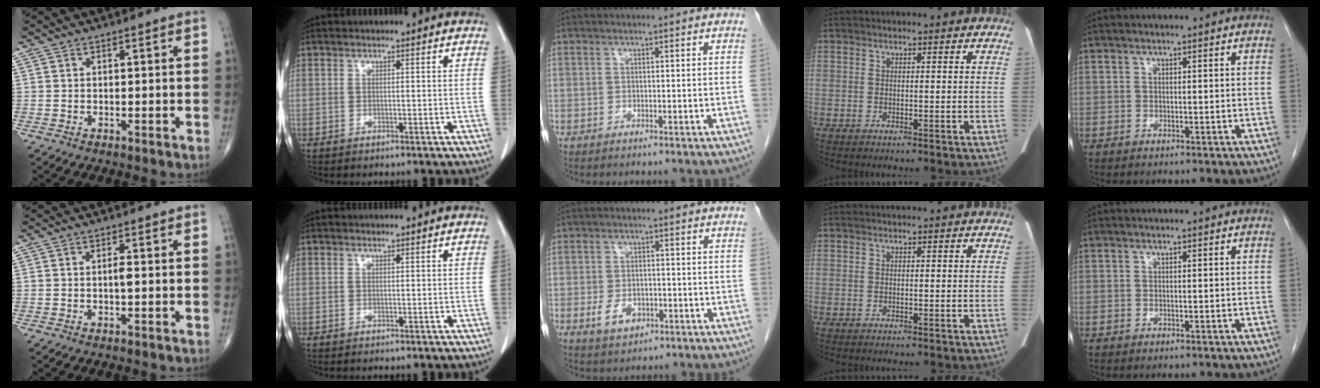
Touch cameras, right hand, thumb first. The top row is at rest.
{"thumb": {"total": 1.6, "force": [-0.1, 0.5, 1.5], "torque": [-0.029, 0.001, -0.004]}, "middle": {"total": 4.3, "force": [-1.7, 2.8, 2.8], "torque": [-0.056, -0.002, -0.020]}}